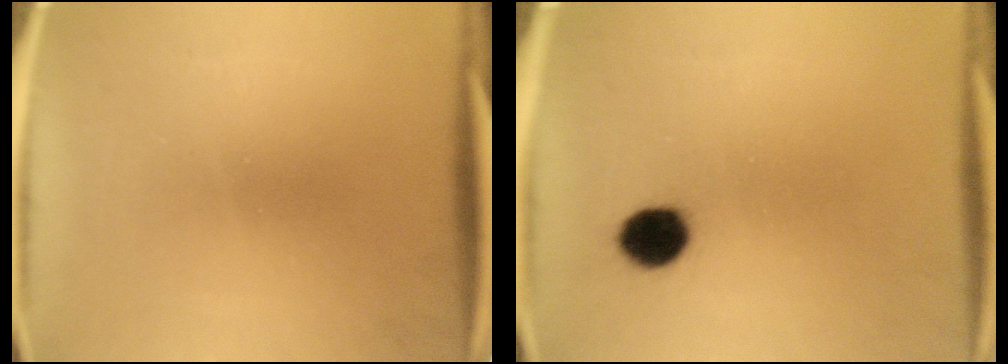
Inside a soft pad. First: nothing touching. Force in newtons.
{"total": 6.2}